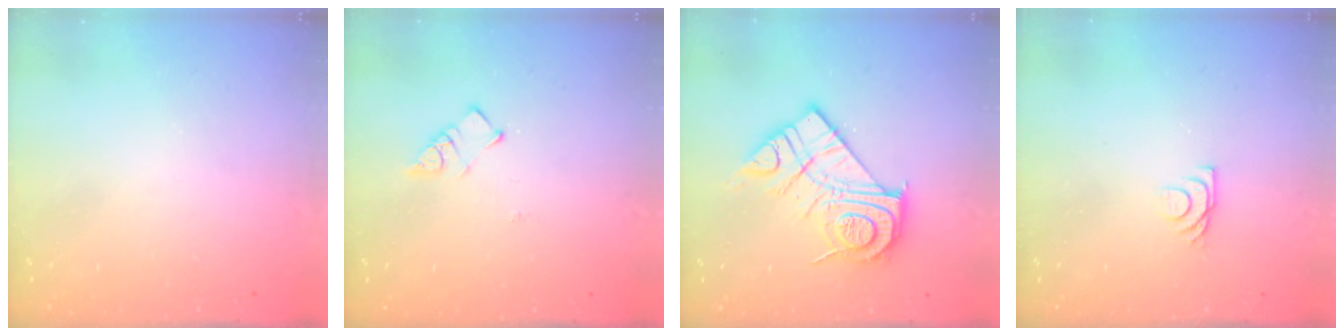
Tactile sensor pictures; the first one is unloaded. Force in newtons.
{"total": 3.7, "press": 3.7, "slide": 0.4}
{"total": 18.1, "press": 18.0, "slide": 1.5}
{"total": 5.3, "press": 5.3, "slide": 0.6}